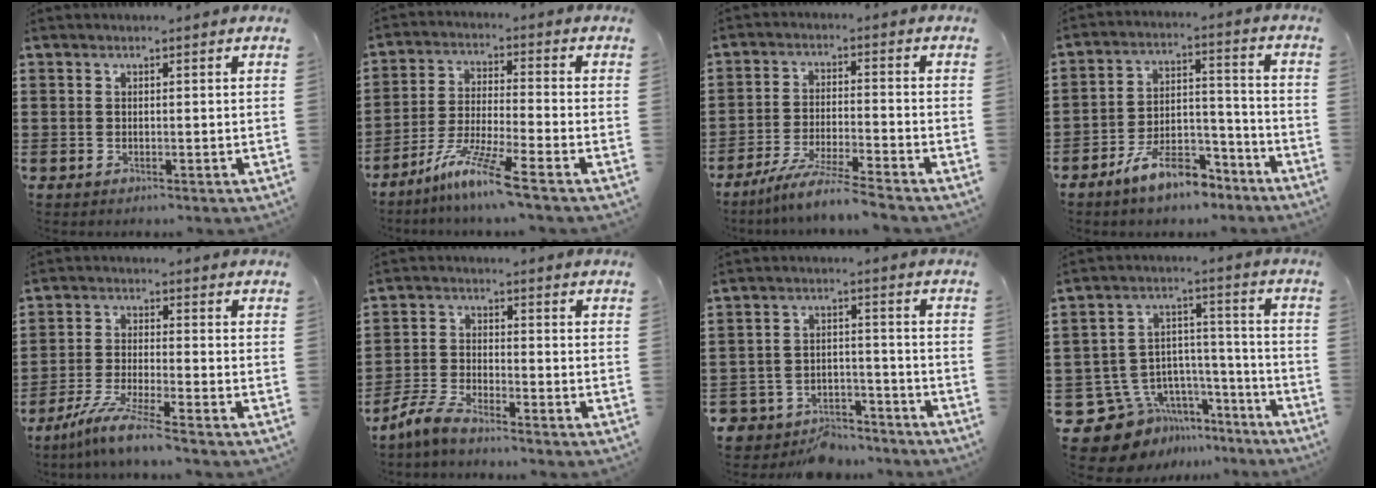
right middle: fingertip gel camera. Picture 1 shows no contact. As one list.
[{"total": 8.4, "force": [-6.5, -0.3, 5.3], "torque": [-0.111, -0.015, -0.127]}, {"total": 6.1, "force": [-5.4, -0.6, 2.8], "torque": [-0.054, -0.018, -0.104]}, {"total": 9.2, "force": [-7.3, 3.1, 4.7], "torque": [-0.084, 0.024, -0.137]}, {"total": 6.0, "force": [-4.9, -0.4, 3.4], "torque": [-0.081, -0.019, -0.098]}, {"total": 4.7, "force": [-4.3, 0.4, 1.9], "torque": [-0.060, -0.008, -0.090]}, {"total": 6.9, "force": [-6.5, 2.1, 0.5], "torque": [-0.014, 0.023, -0.133]}, {"total": 11.0, "force": [-8.9, 6.2, 2.1], "torque": [-0.066, 0.015, -0.165]}]